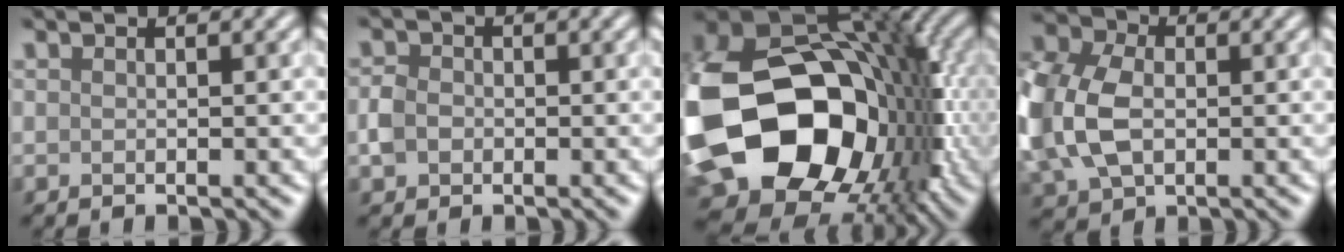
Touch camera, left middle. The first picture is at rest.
{"total": 2.2, "force": [-0.4, 1.9, 1.1], "torque": [-0.021, 0.000, -0.013]}
{"total": 22.2, "force": [-4.8, 16.5, 14.1], "torque": [-0.320, -0.063, -0.051]}
{"total": 12.4, "force": [-0.5, 8.9, 8.6], "torque": [-0.203, -0.002, -0.019]}